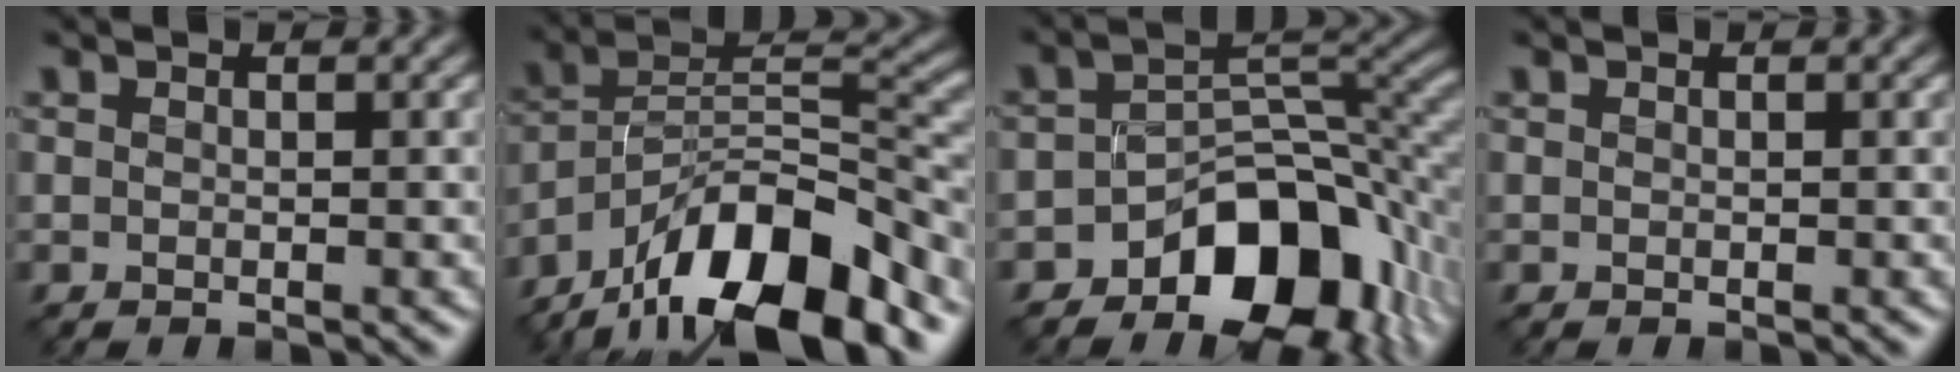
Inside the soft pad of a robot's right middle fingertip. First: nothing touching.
{"total": 14.2, "force": [-10.0, 5.0, 8.7], "torque": [-0.146, 0.018, -0.190]}
{"total": 10.1, "force": [-5.4, 5.8, 6.3], "torque": [-0.075, 0.006, -0.092]}
{"total": 0.0}